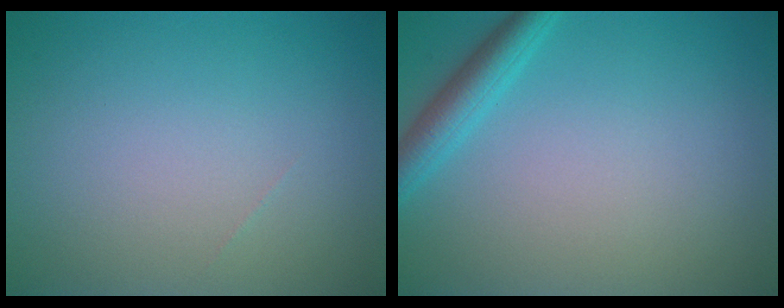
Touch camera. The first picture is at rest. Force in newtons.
{"total": 2.8, "press": 2.8, "slide": 0.1}